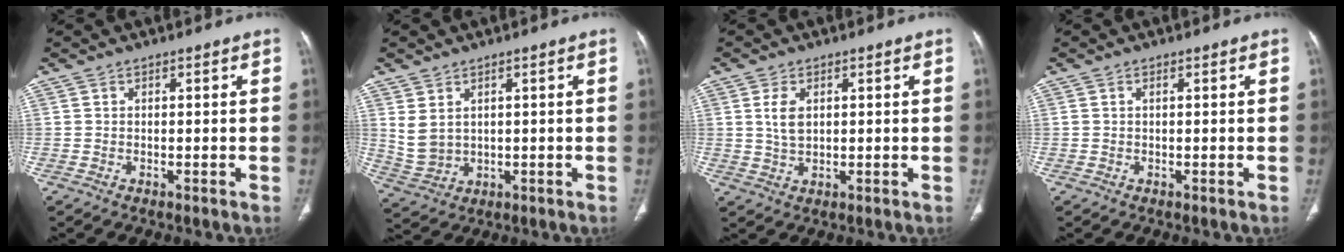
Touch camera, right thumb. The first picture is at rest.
{"total": 5.2, "force": [1.8, 3.8, 3.1], "torque": [-0.058, -0.010, 0.056]}
{"total": 4.1, "force": [1.1, 2.5, 3.1], "torque": [-0.057, -0.004, 0.027]}
{"total": 0.5, "force": [0.1, 0.2, 0.5], "torque": [-0.014, 0.002, 0.003]}